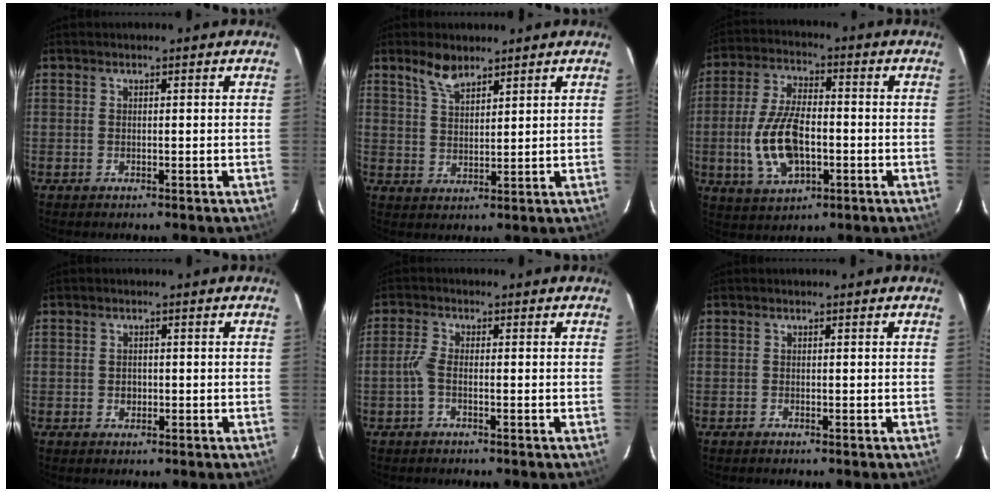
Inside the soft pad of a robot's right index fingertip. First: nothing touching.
{"total": 5.0, "force": [3.9, 1.9, 2.5], "torque": [-0.046, 0.005, 0.078]}
{"total": 12.8, "force": [-2.7, 6.5, 10.6], "torque": [-0.223, -0.001, -0.043]}
{"total": 1.4, "force": [-0.3, 1.3, 0.4], "torque": [-0.006, 0.001, -0.003]}
{"total": 2.4, "force": [-1.0, 0.8, 2.1], "torque": [-0.056, 0.005, -0.021]}
{"total": 0.0}